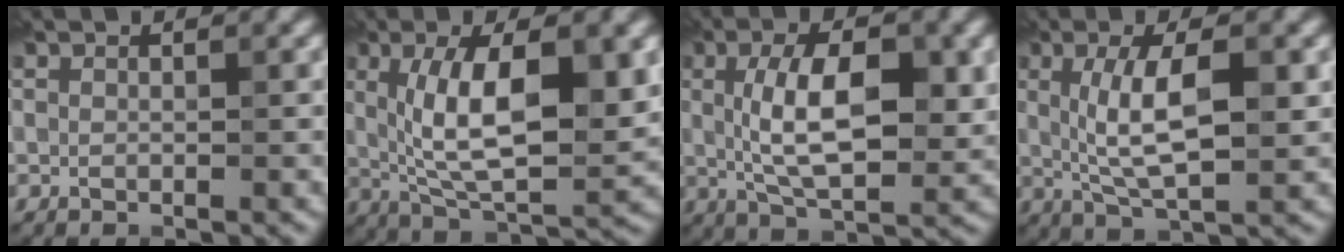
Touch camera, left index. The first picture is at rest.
{"total": 9.5, "force": [1.7, 3.2, 8.8], "torque": [-0.144, -0.006, 0.033]}
{"total": 7.8, "force": [0.9, 3.2, 7.0], "torque": [-0.125, -0.002, 0.014]}
{"total": 6.0, "force": [0.9, 1.8, 5.7], "torque": [-0.106, 0.000, 0.015]}